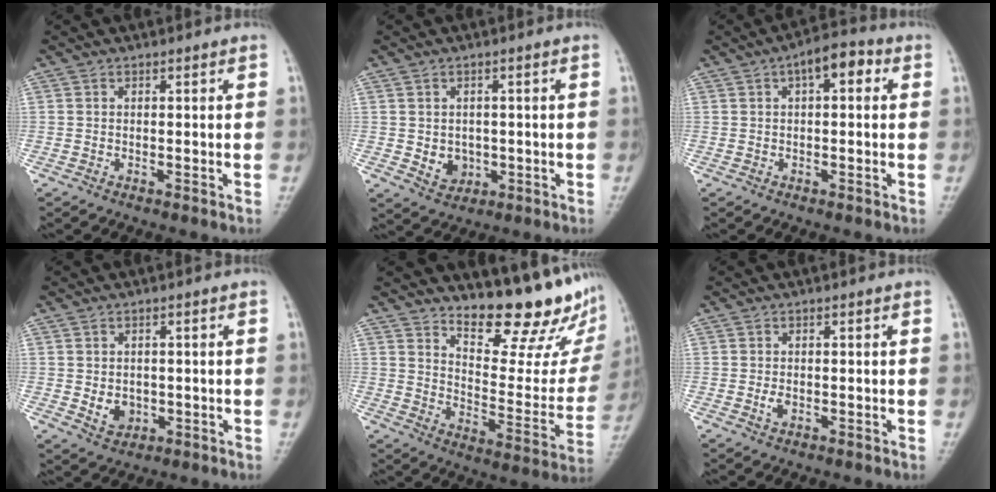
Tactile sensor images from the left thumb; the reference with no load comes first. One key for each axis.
{"total": 4.3, "fx": -0.5, "fy": 3.6, "fz": 2.3, "tx": -0.017, "ty": 0.000, "tz": 0.003}
{"total": 6.6, "fx": 2.1, "fy": 3.1, "fz": 5.5, "tx": -0.064, "ty": 0.019, "tz": 0.020}
{"total": 3.9, "fx": -0.4, "fy": 3.1, "fz": 2.3, "tx": -0.022, "ty": -0.002, "tz": 0.003}
{"total": 19.0, "fx": 14.5, "fy": 5.7, "fz": 10.8, "tx": -0.107, "ty": -0.116, "tz": 0.205}
{"total": 1.4, "fx": -0.3, "fy": 0.9, "fz": 1.1, "tx": -0.021, "ty": -0.001, "tz": -0.007}